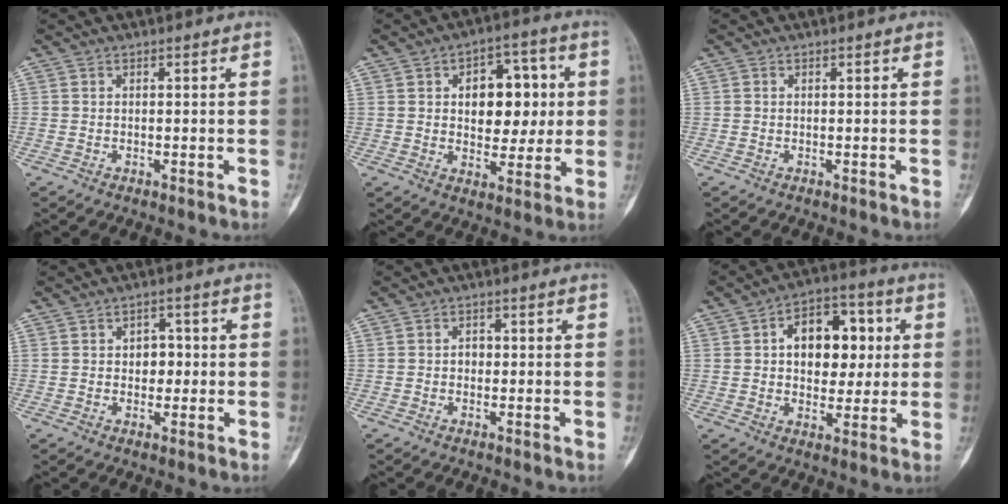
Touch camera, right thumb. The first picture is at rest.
{"total": 12.6, "force": [2.1, 8.1, 9.5], "torque": [-0.079, 0.006, 0.030]}
{"total": 0.0}
{"total": 3.8, "force": [0.1, 2.8, 2.5], "torque": [-0.007, 0.003, -0.003]}
{"total": 1.6, "force": [-0.1, 1.3, 0.9], "torque": [-0.002, 0.006, -0.006]}
{"total": 13.9, "force": [2.5, 9.2, 10.1], "torque": [-0.095, 0.013, 0.032]}